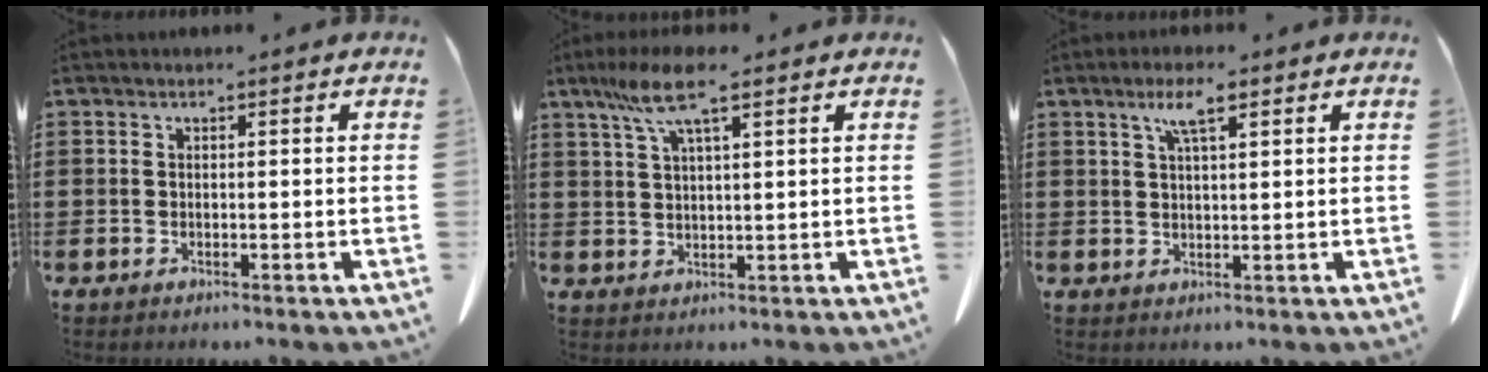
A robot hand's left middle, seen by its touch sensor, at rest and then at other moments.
{"total": 7.1, "force": [4.4, 1.0, 5.5], "torque": [-0.117, 0.001, 0.076]}
{"total": 4.4, "force": [2.5, 0.9, 3.5], "torque": [-0.074, 0.010, 0.042]}